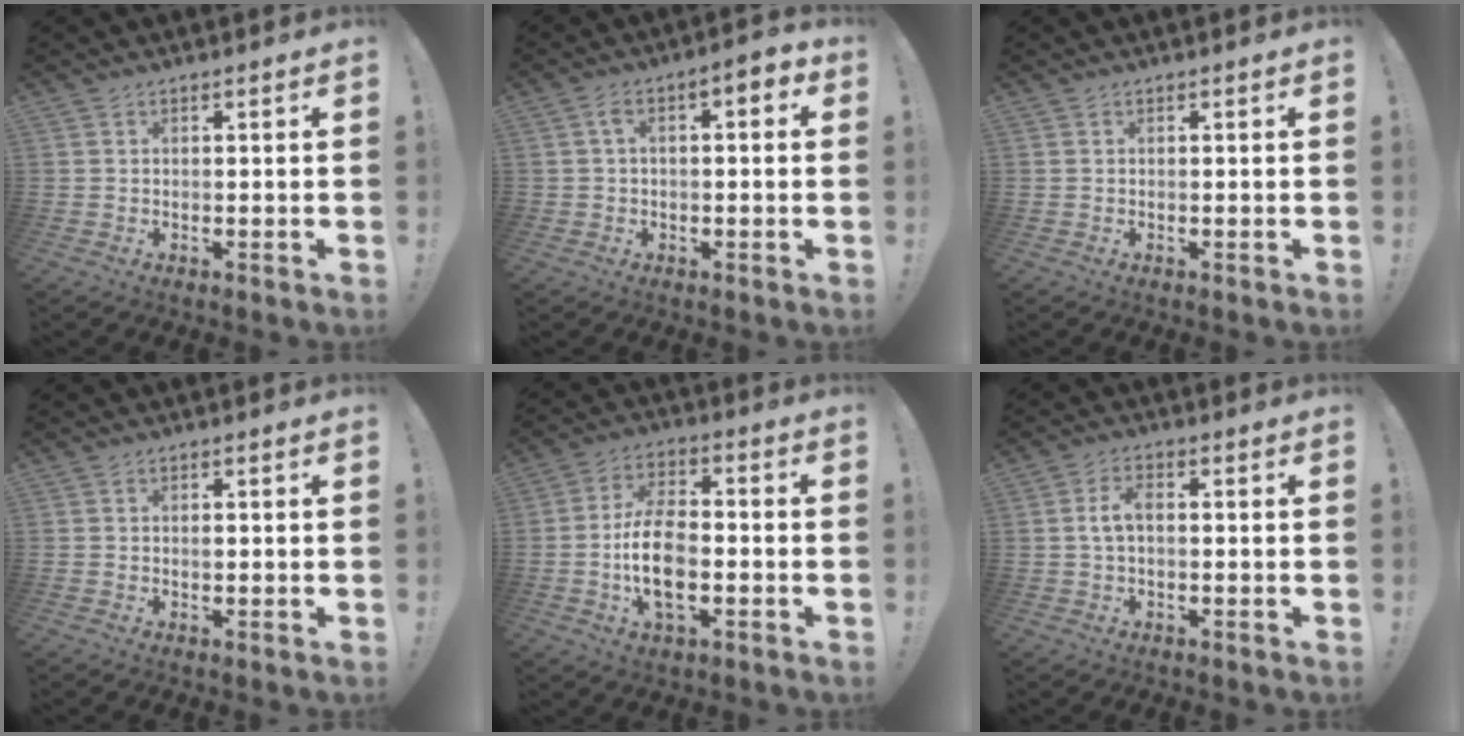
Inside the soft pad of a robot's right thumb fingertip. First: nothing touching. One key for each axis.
{"total": 4.9, "fx": 0.8, "fy": 2.6, "fz": 4.1, "tx": -0.062, "ty": 0.005, "tz": 0.011}
{"total": 0.0}
{"total": 0.8, "fx": -0.2, "fy": 0.5, "fz": 0.6, "tx": -0.005, "ty": -0.001, "tz": -0.006}
{"total": 13.9, "fx": -2.9, "fy": 8.0, "fz": 11.0, "tx": -0.207, "ty": 0.007, "tz": -0.053}
{"total": 4.8, "fx": 0.0, "fy": 2.4, "fz": 4.1, "tx": -0.083, "ty": 0.013, "tz": 0.000}